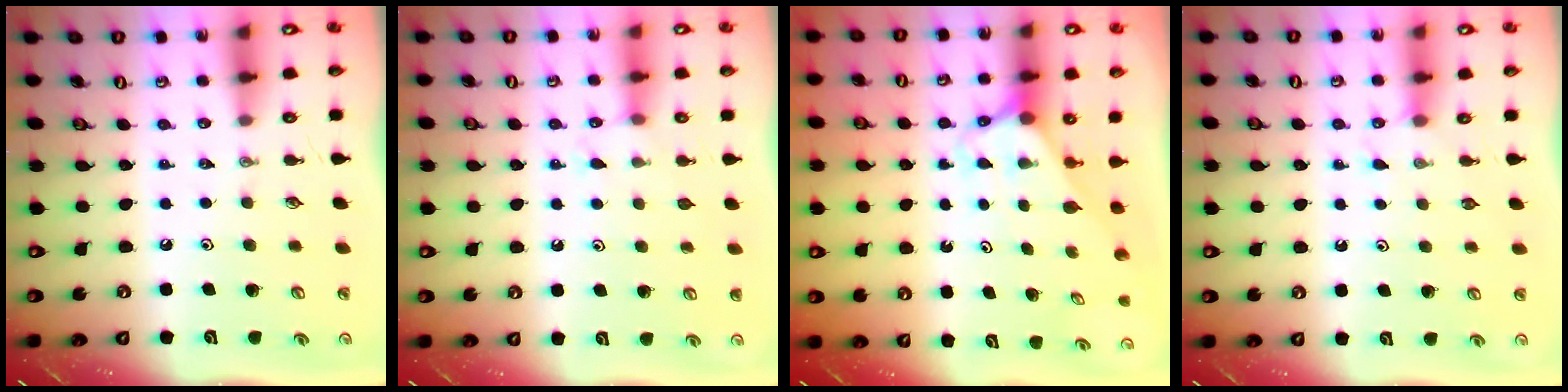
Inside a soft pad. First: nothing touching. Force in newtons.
{"total": 5.7, "press": 5.7, "slide": 0.6}
{"total": 2.7, "press": 2.7, "slide": 0.2}
{"total": 3.6, "press": 3.6, "slide": 0.5}